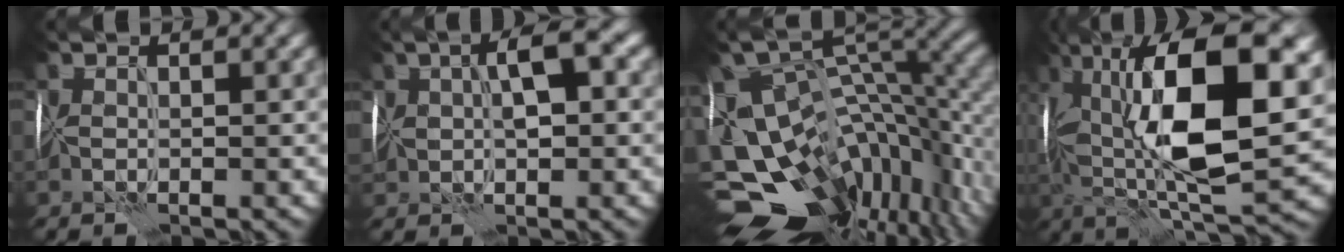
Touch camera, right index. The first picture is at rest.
{"total": 5.4, "force": [1.1, 3.0, 4.4], "torque": [-0.075, 0.013, 0.017]}
{"total": 14.8, "force": [-6.5, 9.6, 9.2], "torque": [-0.138, -0.013, -0.063]}
{"total": 13.8, "force": [2.7, 5.4, 12.4], "torque": [-0.208, 0.017, 0.034]}